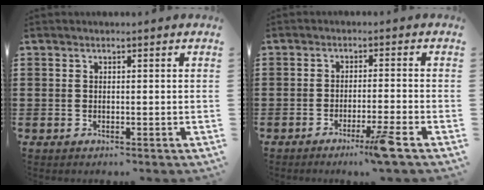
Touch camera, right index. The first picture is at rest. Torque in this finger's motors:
{"motor_torque": [-0.04, -0.08, 0.28, 0.03]}